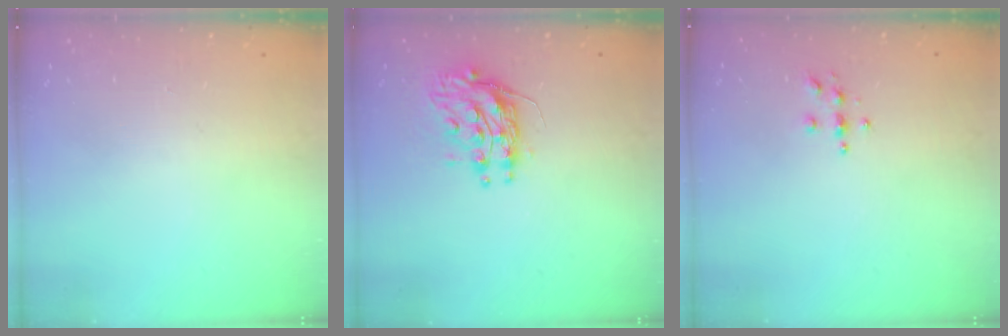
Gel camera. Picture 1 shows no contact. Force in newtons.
{"total": 10.0, "press": 9.9, "slide": 0.8}
{"total": 3.9, "press": 3.9, "slide": 0.4}